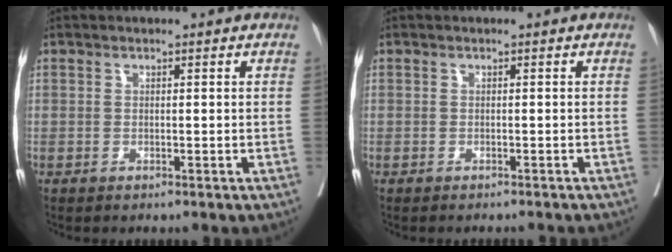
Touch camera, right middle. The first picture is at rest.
{"total": 3.5, "force": [-3.4, 0.3, 0.9], "torque": [-0.008, -0.011, -0.043]}